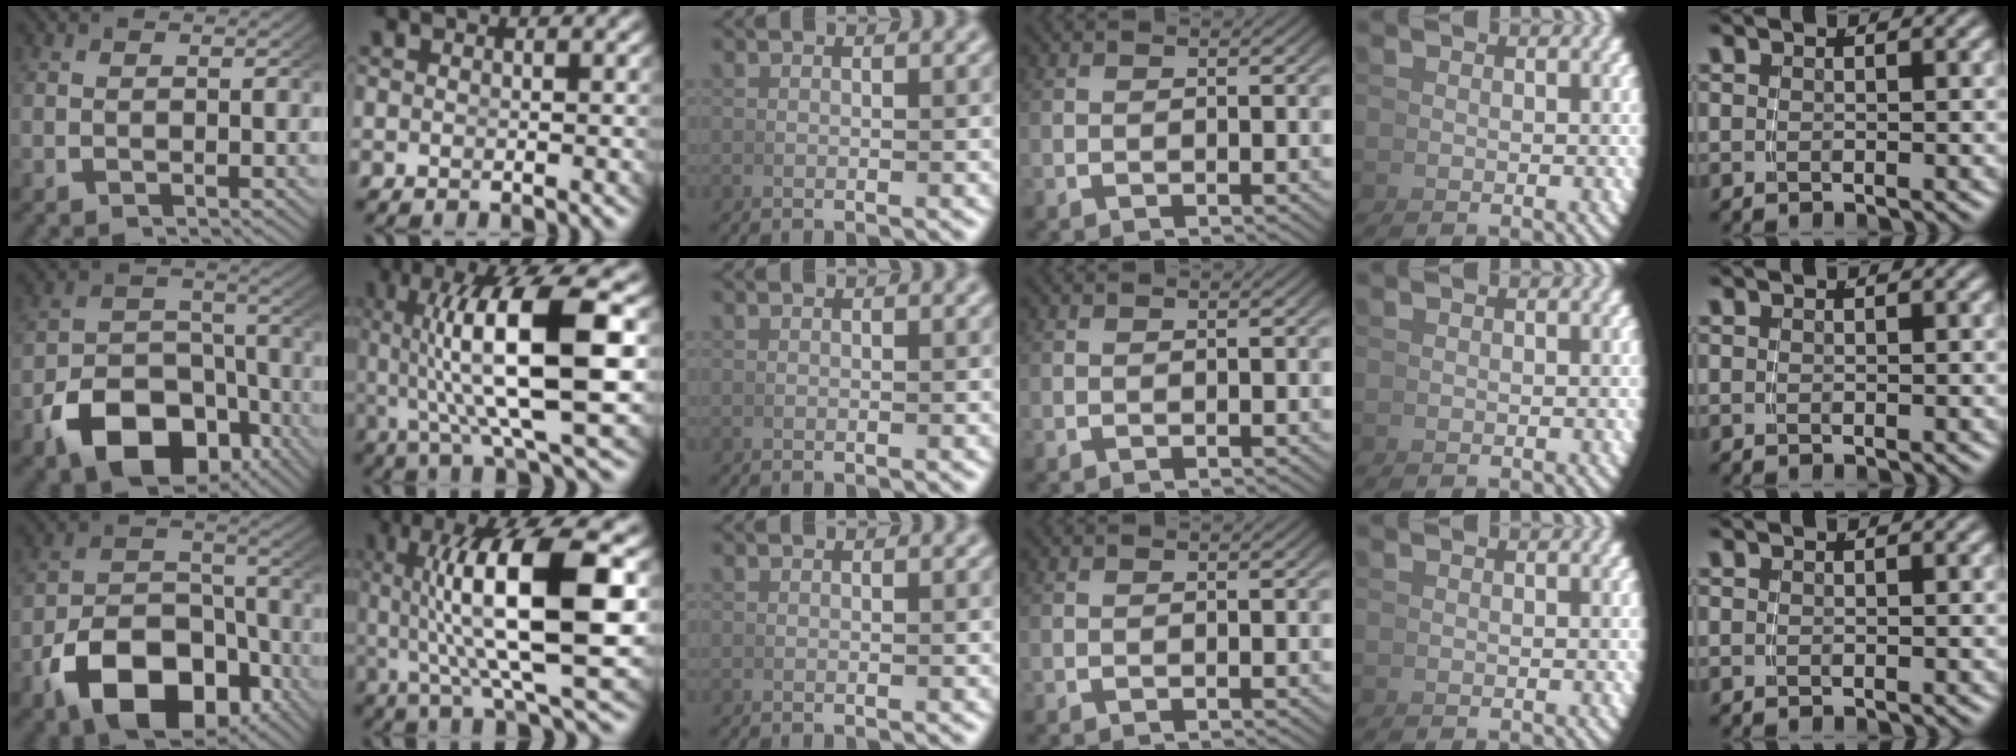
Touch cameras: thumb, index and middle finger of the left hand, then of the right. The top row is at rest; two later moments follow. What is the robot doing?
{"motion": "grasp_and_lifting", "object": "coin"}